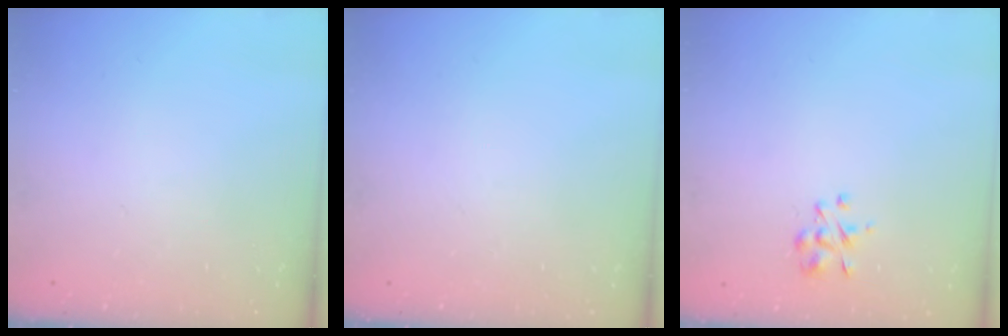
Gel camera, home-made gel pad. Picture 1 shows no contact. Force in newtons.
{"total": 0.0}
{"total": 3.0, "press": 2.9, "slide": 0.7}